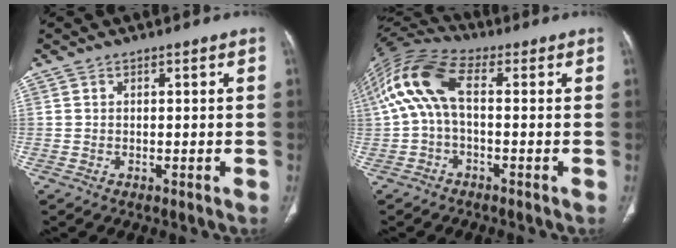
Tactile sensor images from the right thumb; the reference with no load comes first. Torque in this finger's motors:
{"motor_torque": [-0.58, 0.85, -0.12, 0.03, 0.37]}